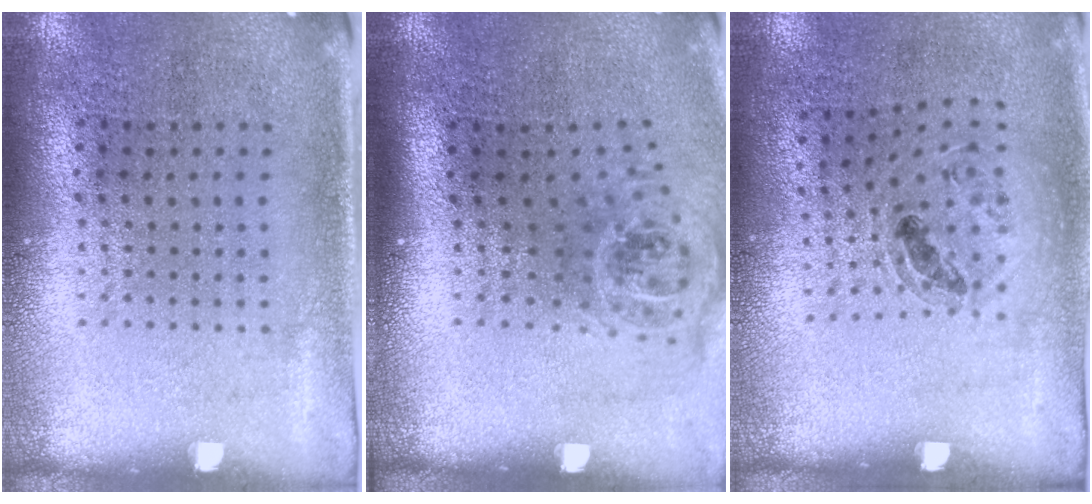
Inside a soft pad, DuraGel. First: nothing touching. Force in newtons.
{"total": 1.3, "press": 1.0, "slide": 0.8}
{"total": 1.0, "press": 0.9, "slide": 0.4}